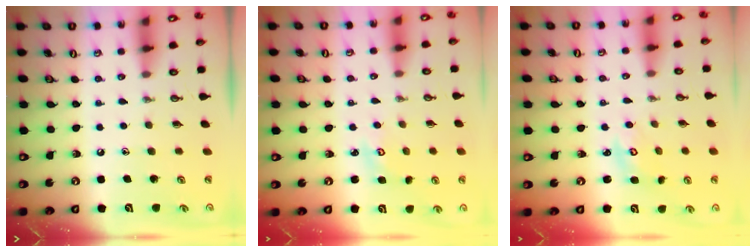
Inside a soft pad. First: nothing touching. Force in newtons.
{"total": 3.1, "press": 3.1, "slide": 0.4}
{"total": 3.8, "press": 3.8, "slide": 0.5}